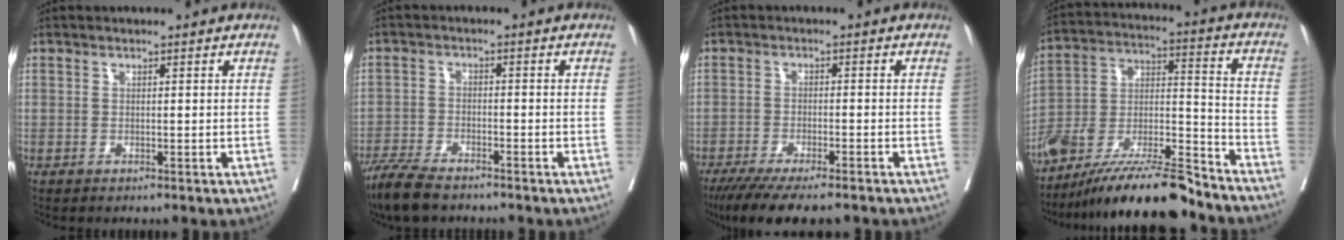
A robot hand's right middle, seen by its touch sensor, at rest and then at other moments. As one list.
[{"total": 7.4, "force": [-6.2, 1.8, 3.7], "torque": [-0.068, -0.017, -0.112]}, {"total": 12.2, "force": [-9.9, 2.1, 6.8], "torque": [-0.102, -0.023, -0.150]}, {"total": 19.6, "force": [-16.9, 2.2, 9.8], "torque": [-0.182, 0.002, -0.304]}]